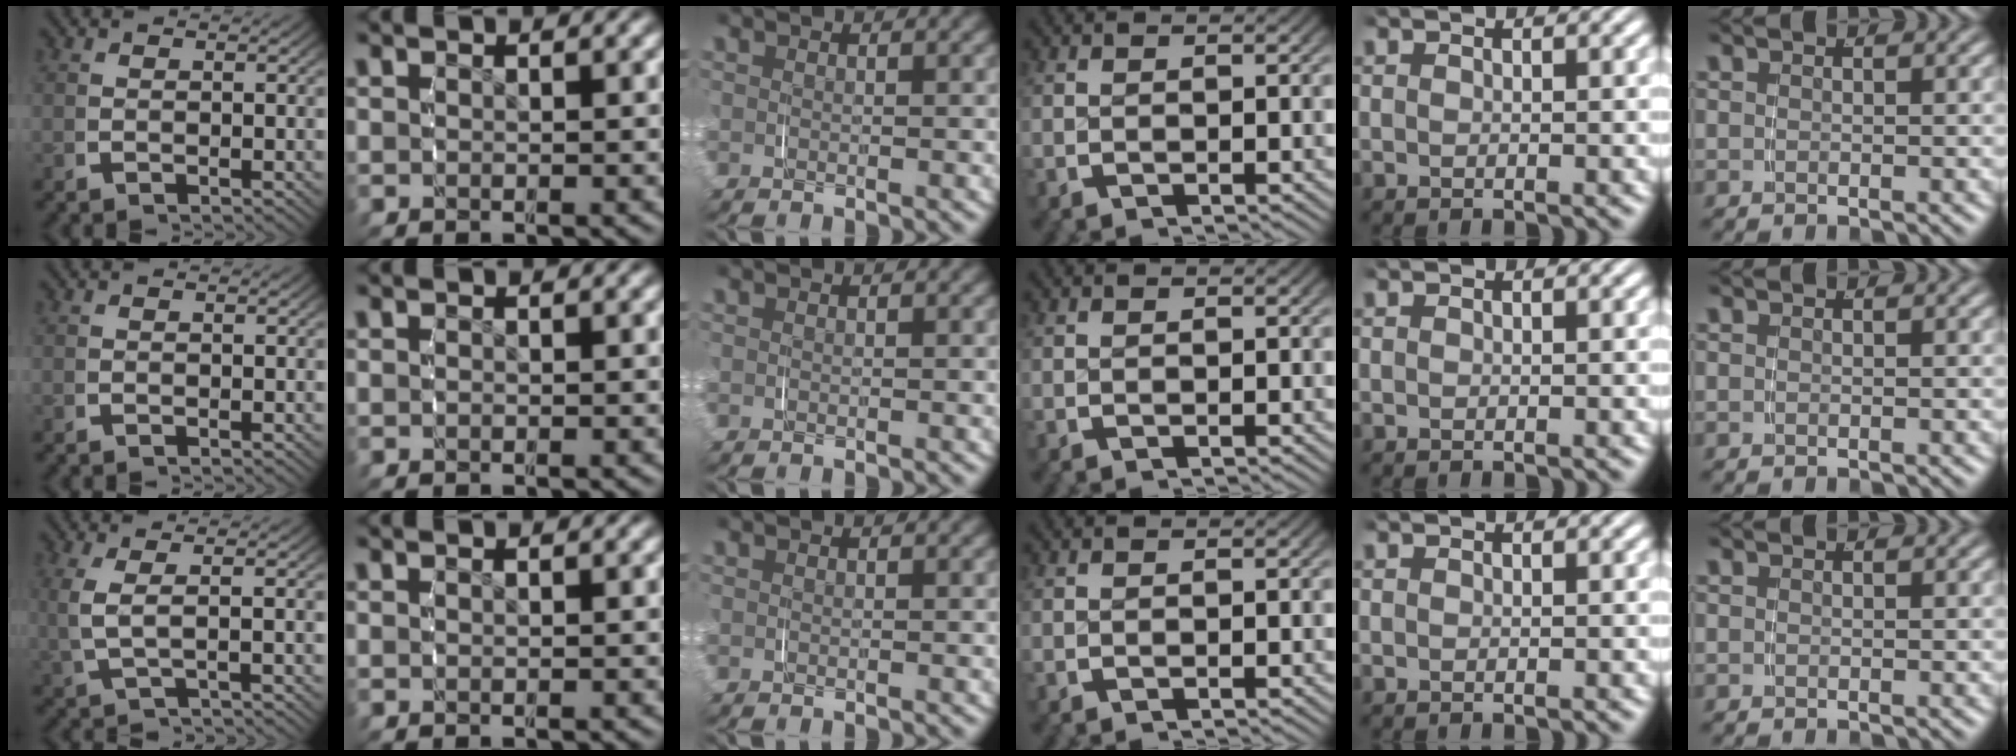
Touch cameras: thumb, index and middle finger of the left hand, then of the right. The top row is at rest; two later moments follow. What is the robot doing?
{"motion": "grasp_and_lifting", "object": "pen bag"}